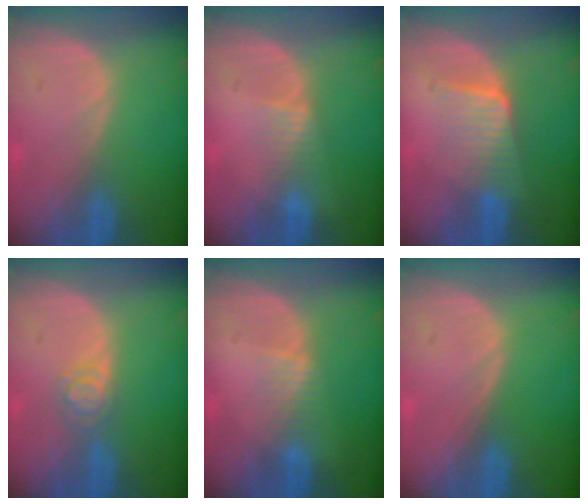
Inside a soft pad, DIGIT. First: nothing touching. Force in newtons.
{"total": 2.3, "press": 2.1, "slide": 1.0}
{"total": 6.3, "press": 5.6, "slide": 2.8}
{"total": 2.9, "press": 2.9, "slide": 0.3}
{"total": 1.9, "press": 1.9, "slide": 0.2}
{"total": 0.0}